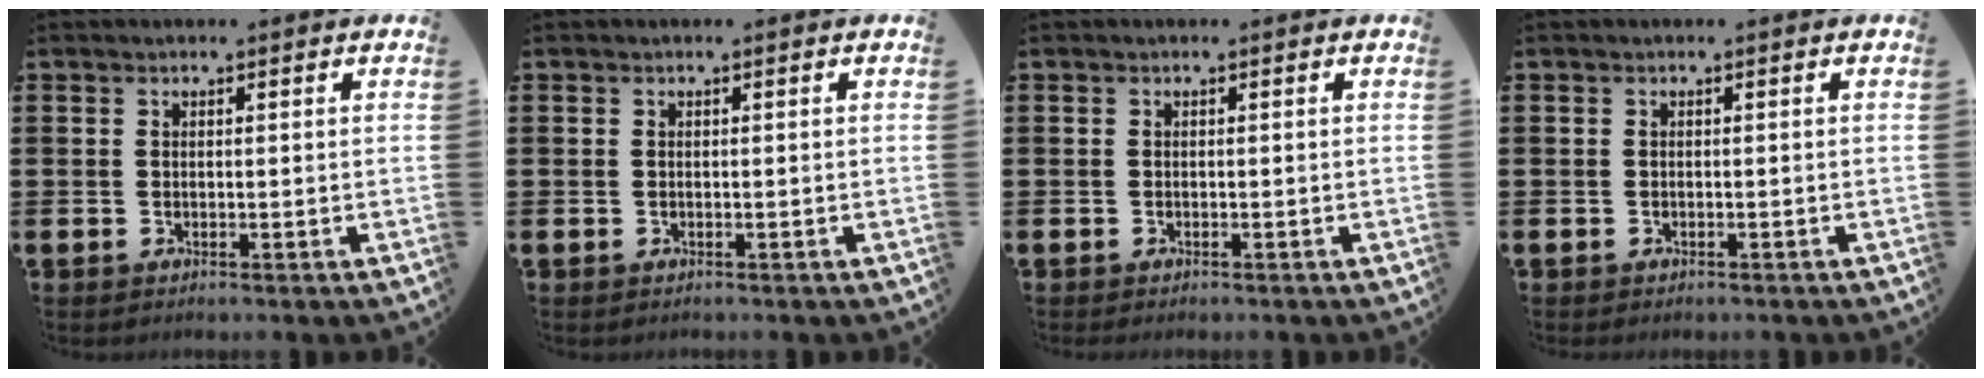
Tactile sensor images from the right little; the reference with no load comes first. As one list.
[{"total": 0.0}, {"total": 0.0}, {"total": 0.0}]